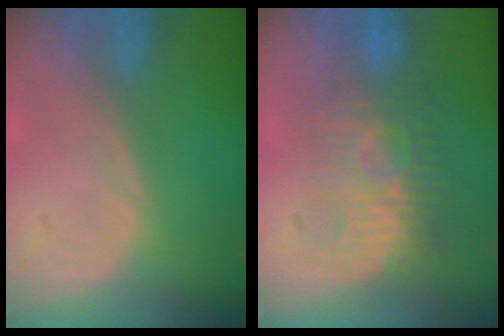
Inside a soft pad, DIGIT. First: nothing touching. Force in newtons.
{"total": 8.8, "press": 8.4, "slide": 2.7}